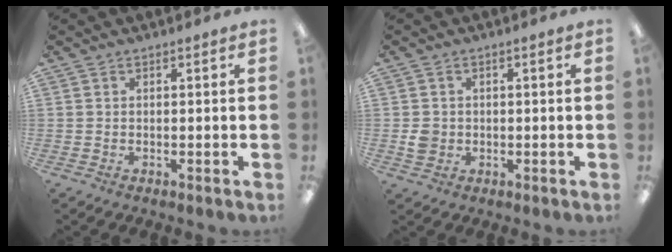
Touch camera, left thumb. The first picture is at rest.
{"total": 3.1, "force": [-0.2, 2.9, 1.2], "torque": [-0.012, 0.002, -0.005]}